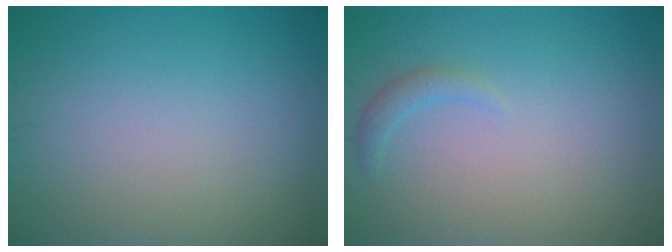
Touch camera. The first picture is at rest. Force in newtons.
{"total": 1.2, "press": 1.2, "slide": 0.2}